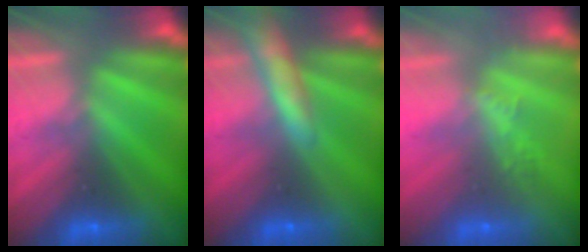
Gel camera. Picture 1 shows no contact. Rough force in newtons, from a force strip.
{"total": 8.3}
{"total": 2.2}